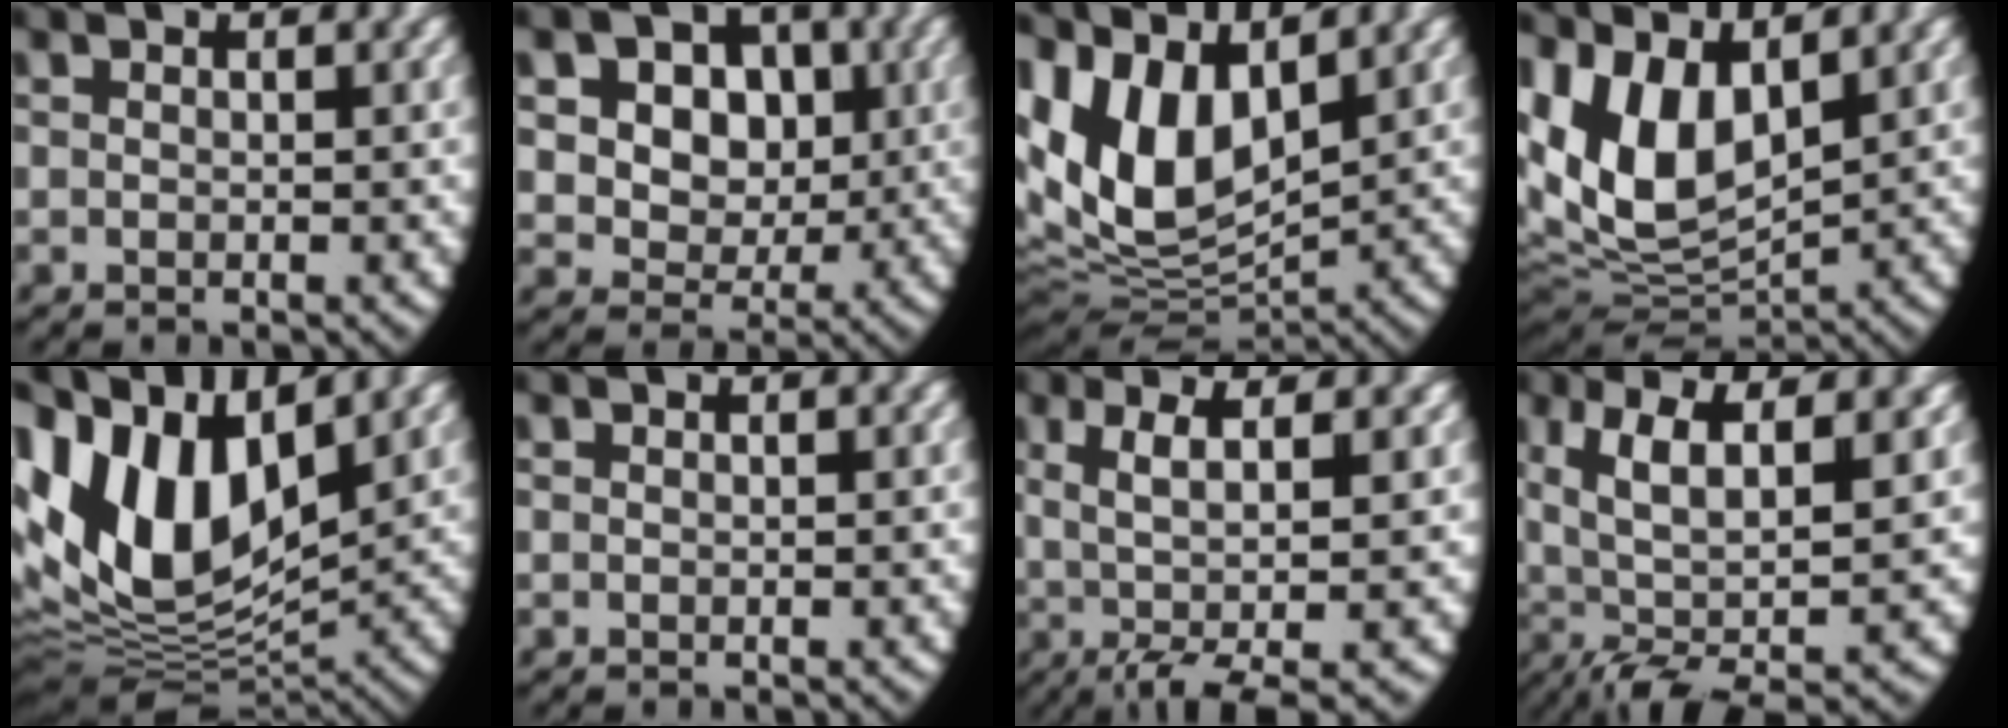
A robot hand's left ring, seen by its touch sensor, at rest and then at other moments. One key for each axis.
{"total": 13.7, "fx": 2.7, "fy": 11.8, "fz": 6.4, "tx": -0.163, "ty": -0.028, "tz": 0.037}
{"total": 14.7, "fx": 2.0, "fy": 11.3, "fz": 9.1, "tx": -0.223, "ty": -0.046, "tz": 0.047}
{"total": 13.2, "fx": 1.5, "fy": 10.2, "fz": 8.2, "tx": -0.201, "ty": -0.038, "tz": 0.039}
{"total": 17.7, "fx": 2.2, "fy": 12.7, "fz": 12.1, "tx": -0.267, "ty": -0.042, "tz": 0.053}
{"total": 0.0}
{"total": 7.1, "fx": -0.9, "fy": 3.0, "fz": 6.4, "tx": -0.117, "ty": -0.018, "tz": 0.004}
{"total": 8.7, "fx": 0.0, "fy": 4.8, "fz": 7.3, "tx": -0.140, "ty": -0.031, "tz": 0.021}